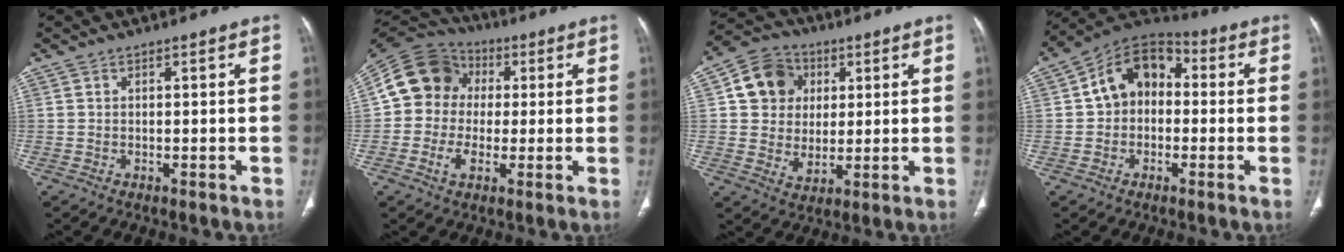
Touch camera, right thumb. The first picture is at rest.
{"total": 13.9, "force": [1.5, 11.9, 7.0], "torque": [-0.114, 0.022, 0.018]}
{"total": 11.3, "force": [3.3, 9.5, 5.1], "torque": [-0.057, -0.007, 0.055]}
{"total": 11.3, "force": [0.5, 8.5, 7.3], "torque": [-0.088, 0.038, -0.011]}